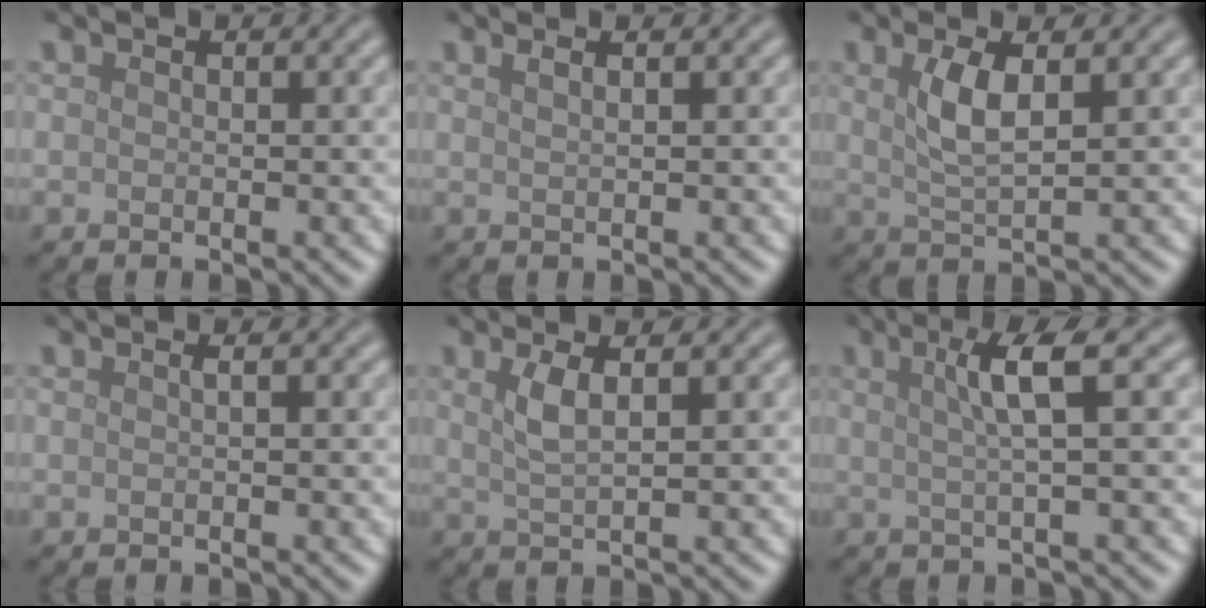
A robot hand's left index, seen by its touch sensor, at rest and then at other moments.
{"total": 2.1, "force": [1.3, 1.0, 1.4], "torque": [-0.001, 0.002, -0.007]}
{"total": 3.3, "force": [1.1, 0.9, 2.9], "torque": [-0.061, -0.001, 0.022]}
{"total": 0.7, "force": [0.2, 0.3, 0.7], "torque": [-0.007, 0.005, -0.002]}
{"total": 2.4, "force": [1.0, 0.6, 2.1], "torque": [-0.040, 0.000, 0.019]}
{"total": 4.0, "force": [1.0, 0.5, 3.8], "torque": [-0.061, 0.007, 0.016]}